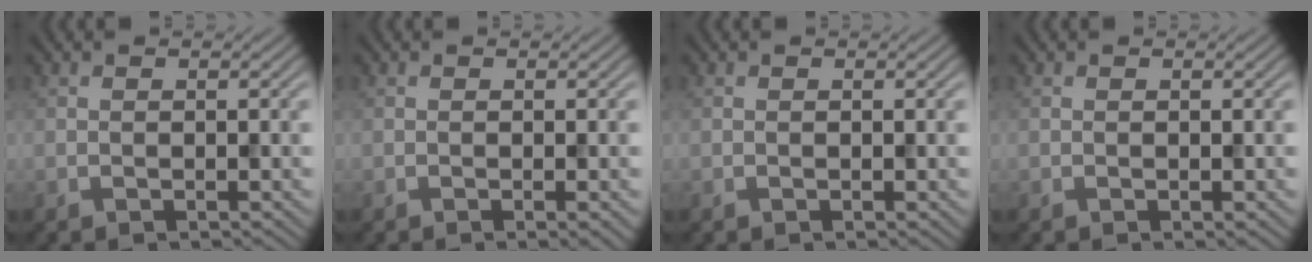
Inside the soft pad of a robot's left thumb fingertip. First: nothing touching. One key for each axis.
{"total": 0.8, "fx": -0.2, "fy": 0.0, "fz": 0.7, "tx": -0.012, "ty": -0.003, "tz": -0.005}
{"total": 0.0}
{"total": 0.0}